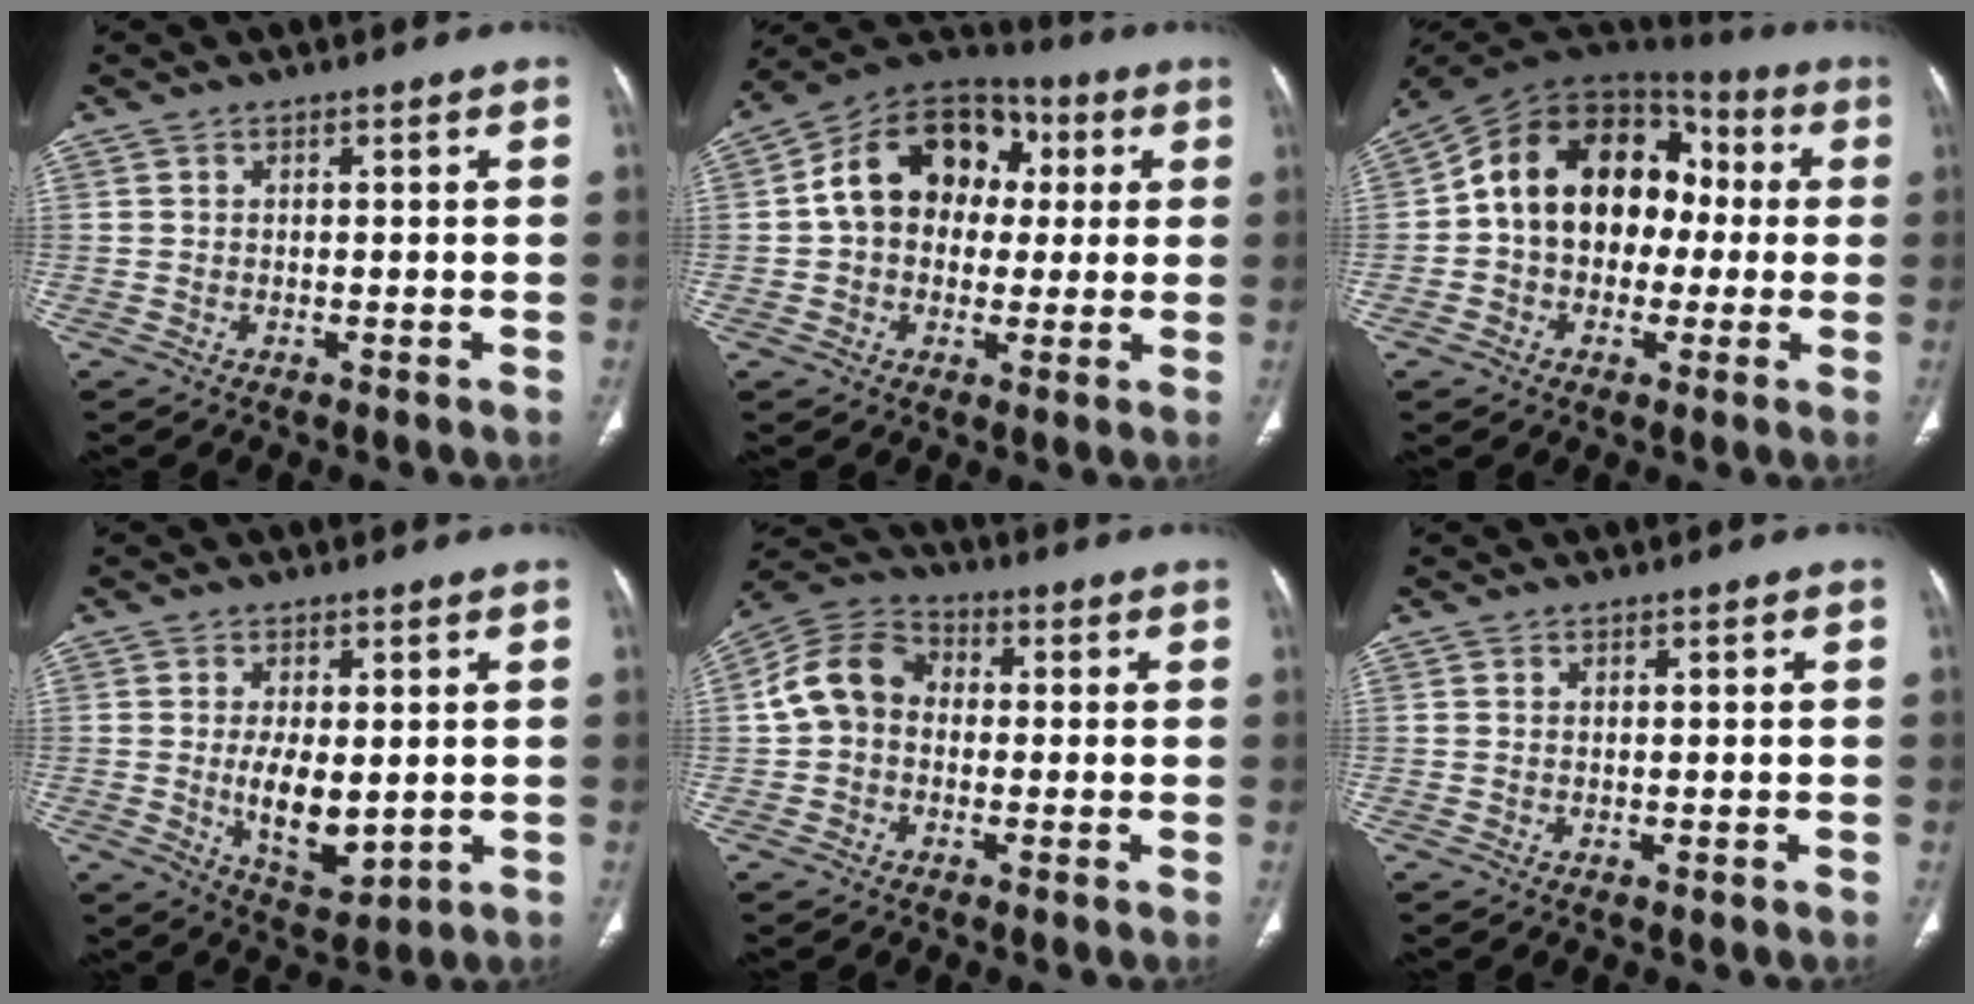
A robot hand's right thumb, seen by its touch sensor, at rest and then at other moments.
{"total": 16.6, "force": [2.4, 12.7, 10.4], "torque": [-0.134, 0.035, 0.029]}
{"total": 17.9, "force": [0.3, 13.5, 11.7], "torque": [-0.151, 0.052, -0.007]}
{"total": 8.1, "force": [-0.2, 4.0, 7.1], "torque": [-0.105, -0.021, 0.012]}
{"total": 9.6, "force": [-0.1, 7.7, 5.8], "torque": [-0.100, 0.031, -0.016]}
{"total": 0.0}